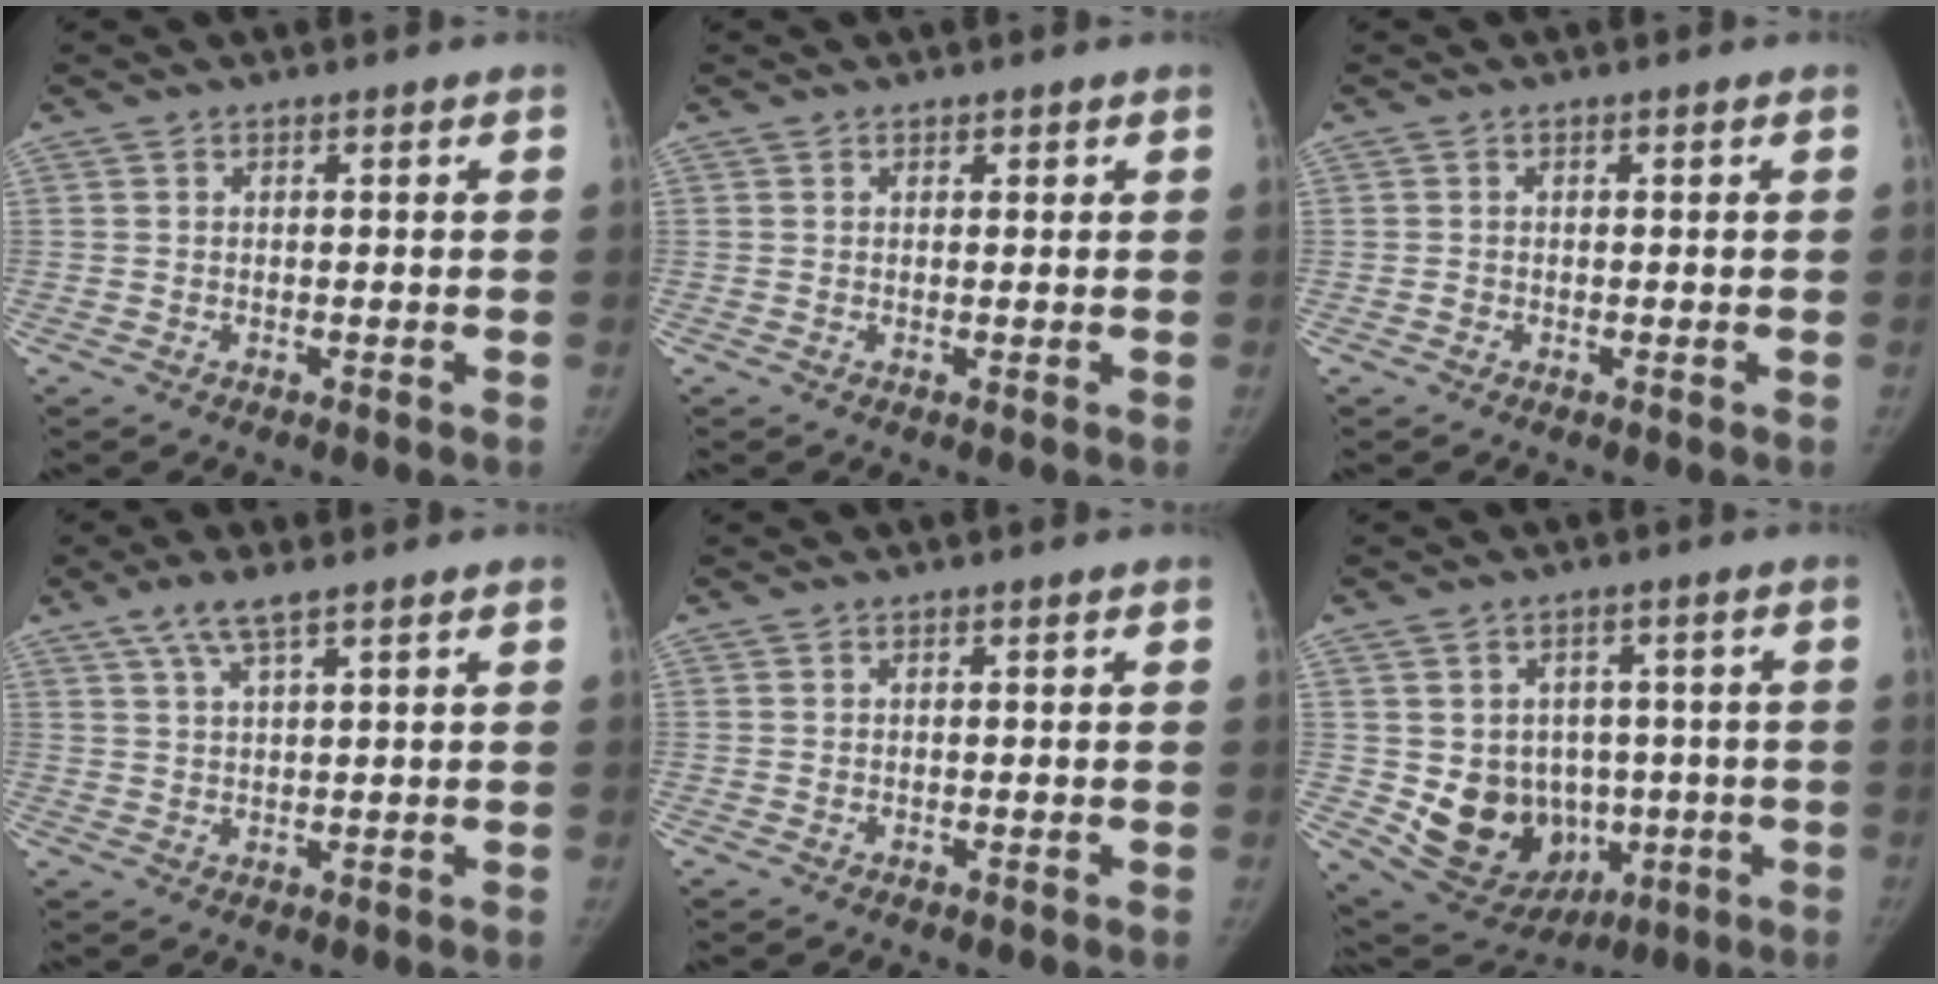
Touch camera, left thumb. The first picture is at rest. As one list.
[{"total": 0.9, "force": [0.5, 0.6, 0.3], "torque": [0.005, -0.002, 0.005]}, {"total": 0.7, "force": [-0.3, 0.6, 0.2], "torque": [0.001, 0.003, -0.007]}, {"total": 4.7, "force": [3.1, 0.8, 3.5], "torque": [-0.075, -0.003, 0.065]}, {"total": 0.0}, {"total": 14.7, "force": [-1.9, 12.1, 8.2], "torque": [-0.094, 0.008, 0.004]}]